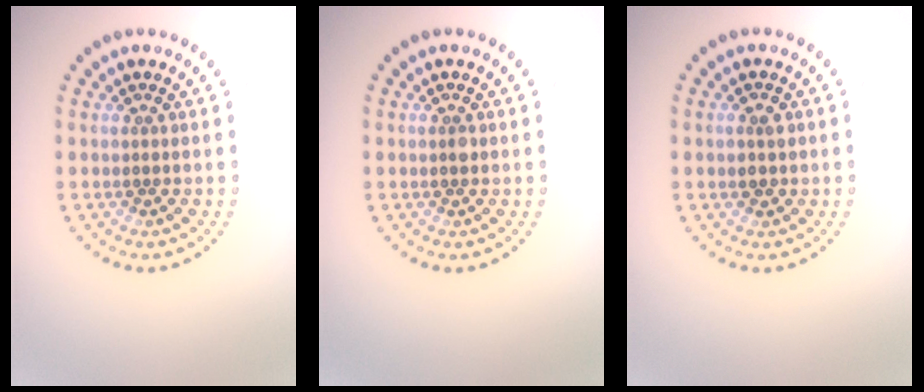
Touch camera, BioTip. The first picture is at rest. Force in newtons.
{"total": 0.8, "press": 0.8, "slide": 0.1}
{"total": 1.5, "press": 1.5, "slide": 0.2}